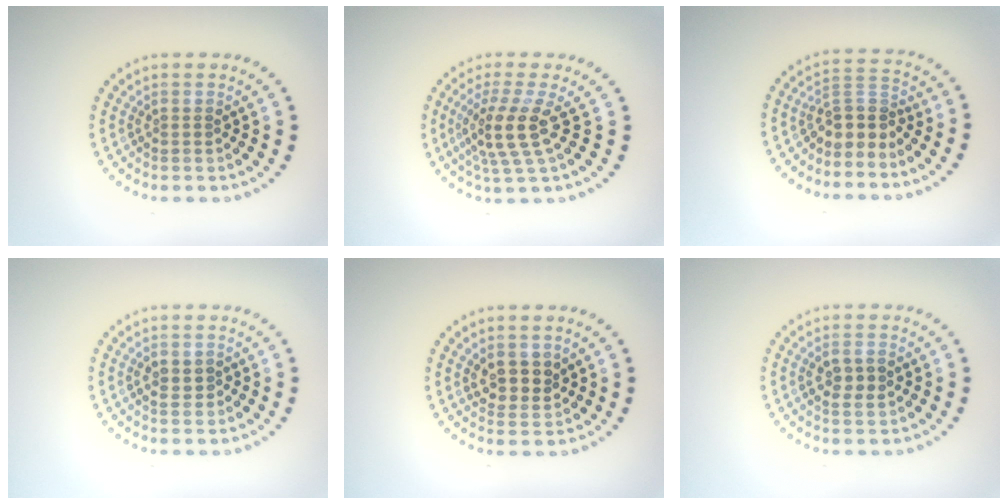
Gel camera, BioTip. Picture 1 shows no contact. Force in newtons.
{"total": 3.9, "press": 2.9, "slide": 2.6}
{"total": 2.7, "press": 2.0, "slide": 1.7}
{"total": 1.3, "press": 1.3, "slide": 0.0}
{"total": 2.7, "press": 2.5, "slide": 1.0}
{"total": 2.4, "press": 2.4, "slide": 0.4}